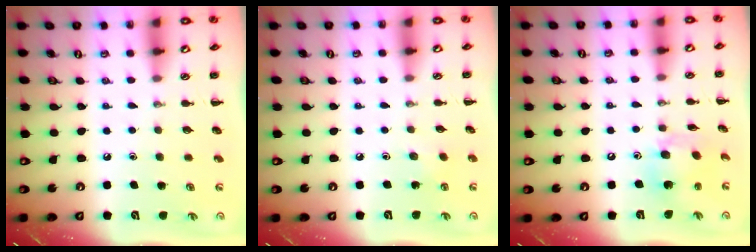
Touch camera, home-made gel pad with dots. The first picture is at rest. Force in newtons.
{"total": 1.9, "press": 1.8, "slide": 0.6}
{"total": 8.7, "press": 8.6, "slide": 1.2}